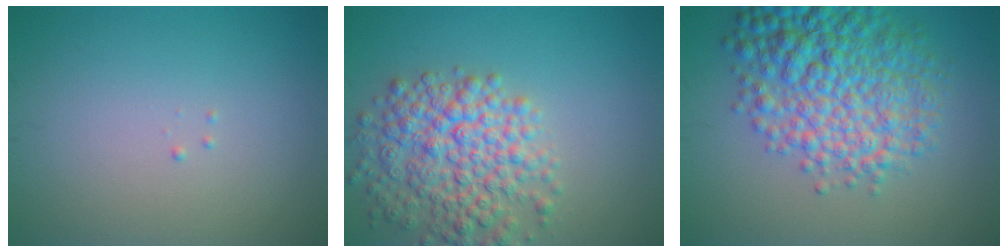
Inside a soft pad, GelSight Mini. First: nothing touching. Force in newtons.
{"total": 6.8, "press": 6.8, "slide": 0.3}
{"total": 8.4, "press": 8.4, "slide": 0.2}